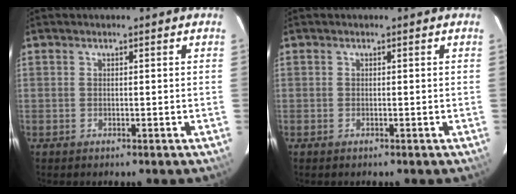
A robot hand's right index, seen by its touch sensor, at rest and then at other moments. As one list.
[{"total": 0.0}]